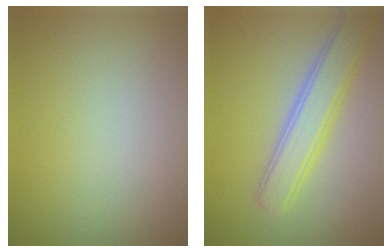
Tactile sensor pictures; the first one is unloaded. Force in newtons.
{"total": 3.9, "press": 3.9, "slide": 0.2}